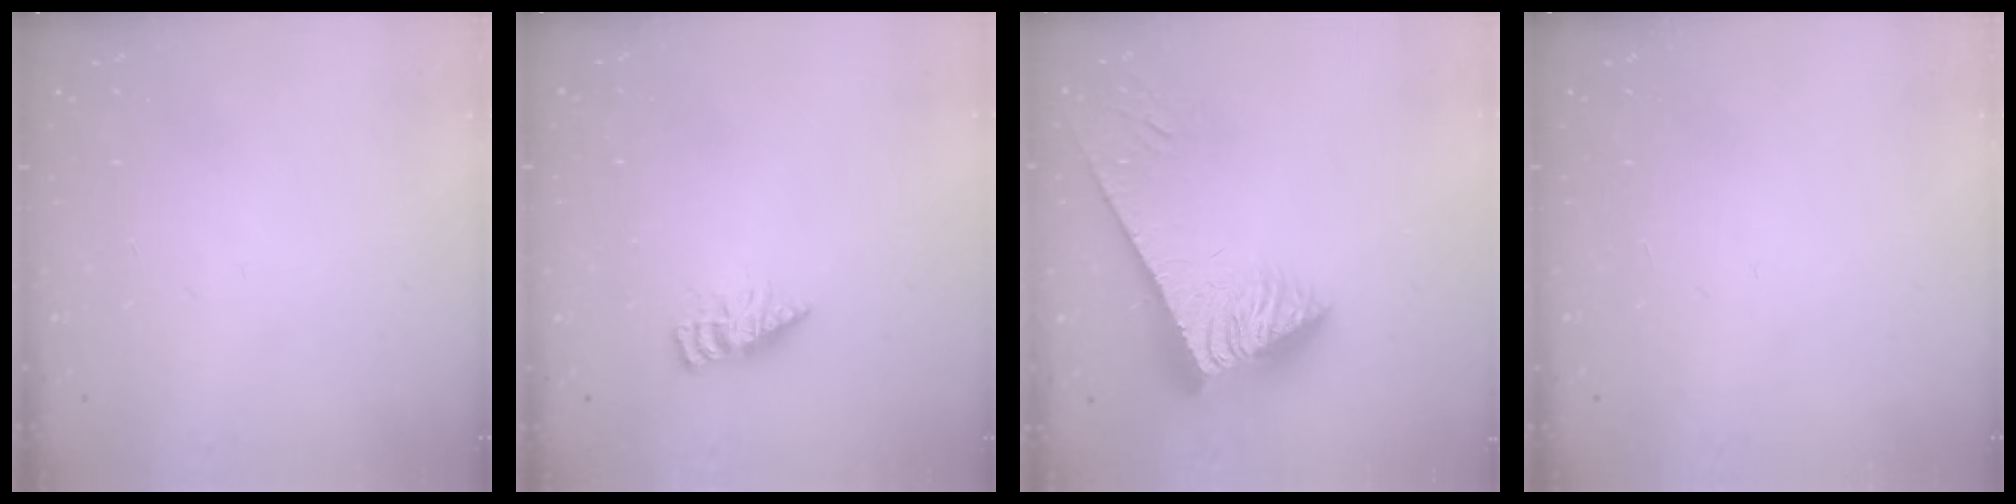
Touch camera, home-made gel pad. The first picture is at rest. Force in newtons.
{"total": 2.4, "press": 2.4, "slide": 0.3}
{"total": 6.5, "press": 6.4, "slide": 1.0}
{"total": 0.0}